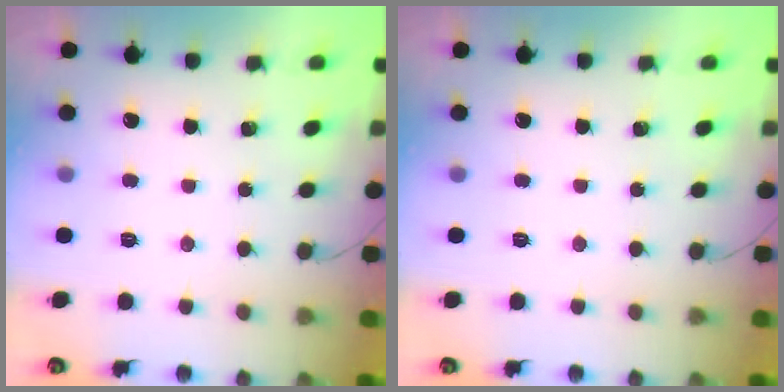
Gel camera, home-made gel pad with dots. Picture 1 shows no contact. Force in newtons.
{"total": 0.0}